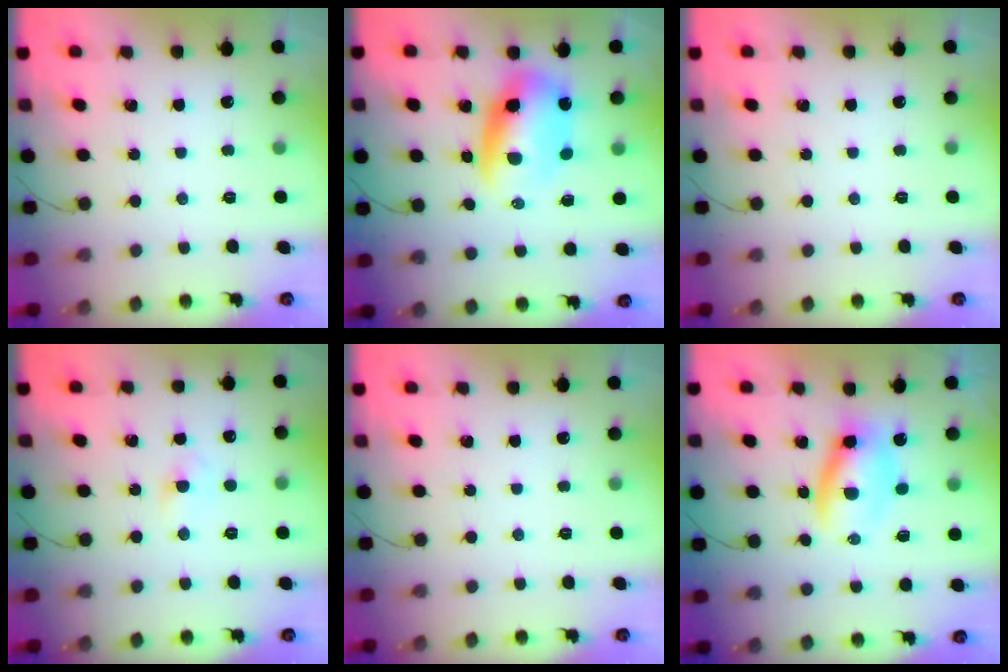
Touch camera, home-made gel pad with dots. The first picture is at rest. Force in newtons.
{"total": 10.1, "press": 9.7, "slide": 2.6}
{"total": 0.0}
{"total": 3.0, "press": 2.8, "slide": 1.1}
{"total": 0.0}
{"total": 6.1, "press": 6.0, "slide": 1.2}